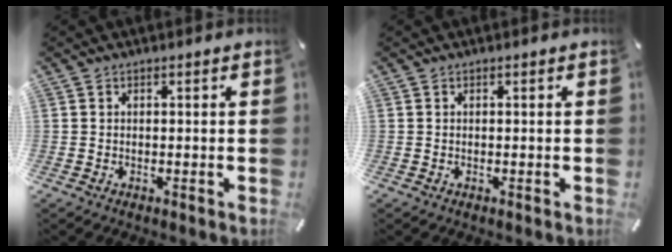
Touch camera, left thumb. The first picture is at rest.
{"total": 0.0}